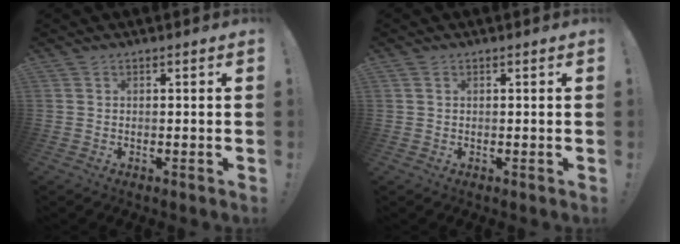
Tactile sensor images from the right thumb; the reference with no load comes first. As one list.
[{"total": 0.9, "force": [0.4, 0.6, 0.4], "torque": [-0.004, 0.001, 0.007]}]